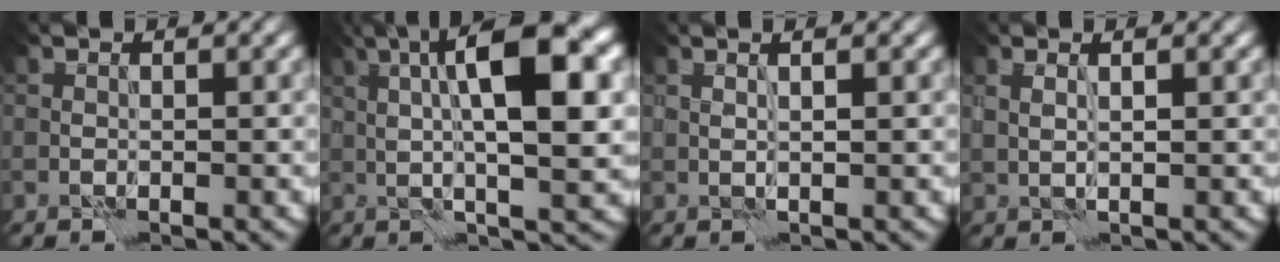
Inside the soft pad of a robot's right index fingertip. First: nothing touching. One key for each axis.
{"total": 10.6, "fx": 2.6, "fy": 2.4, "fz": 10.0, "tx": -0.144, "ty": 0.012, "tz": 0.041}
{"total": 1.2, "fx": 0.9, "fy": -0.1, "fz": 0.8, "tx": -0.009, "ty": -0.008, "tz": 0.010}
{"total": 1.2, "fx": 0.9, "fy": 0.1, "fz": 0.8, "tx": -0.016, "ty": -0.005, "tz": 0.018}